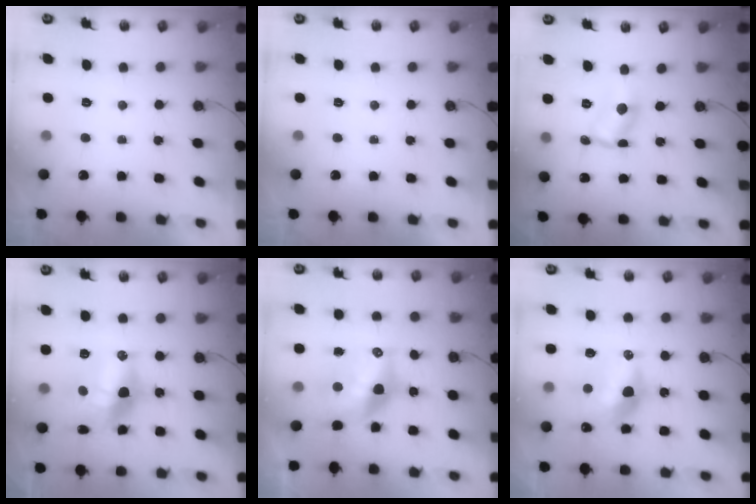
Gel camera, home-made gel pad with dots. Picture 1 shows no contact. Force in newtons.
{"total": 0.0}
{"total": 2.4, "press": 2.4, "slide": 0.1}
{"total": 16.9, "press": 16.4, "slide": 4.1}
{"total": 11.9, "press": 11.8, "slide": 1.2}
{"total": 14.0, "press": 14.0, "slide": 1.2}